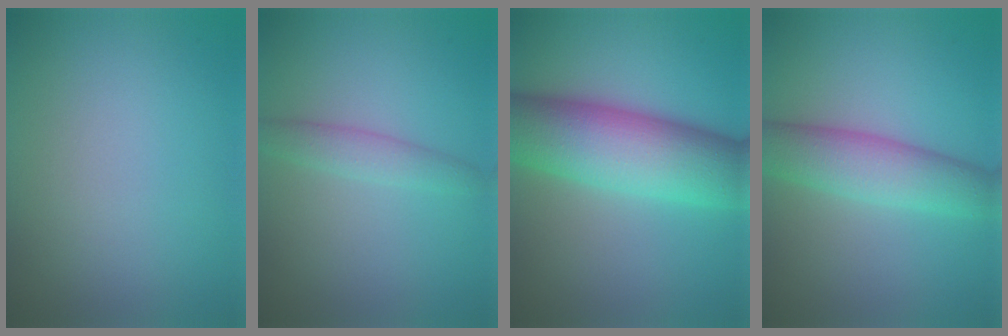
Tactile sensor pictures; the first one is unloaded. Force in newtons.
{"total": 2.0, "press": 2.0, "slide": 0.1}
{"total": 11.0, "press": 11.0, "slide": 0.1}
{"total": 5.4, "press": 5.4, "slide": 0.2}